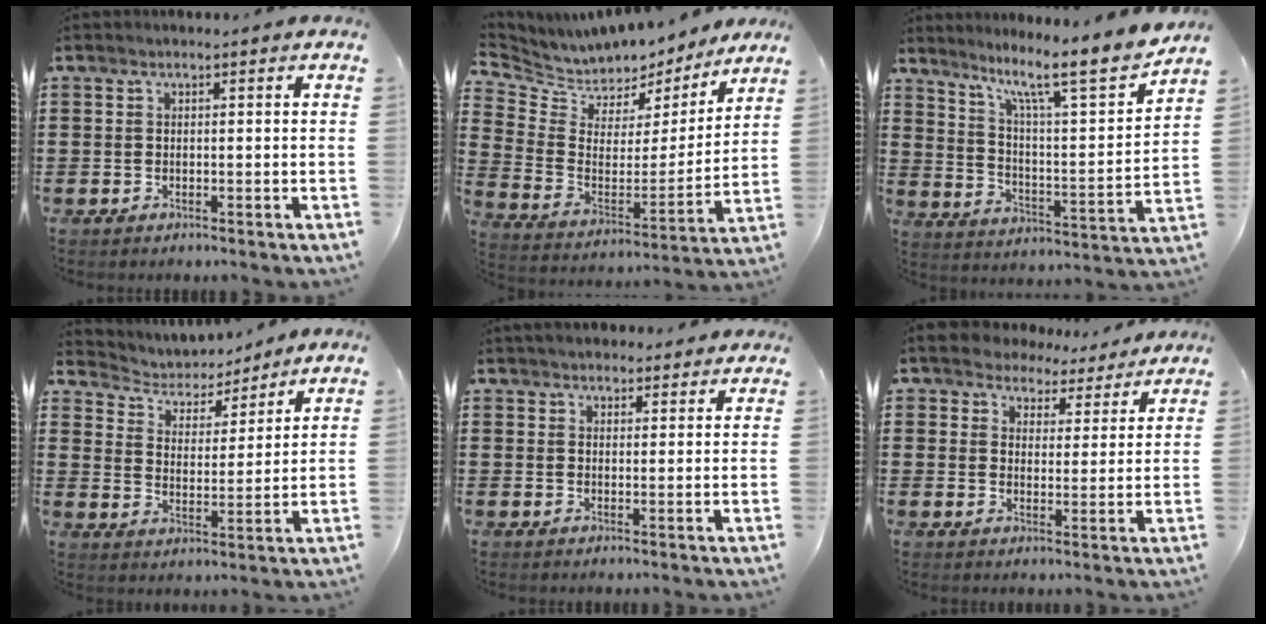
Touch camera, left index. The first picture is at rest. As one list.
[{"total": 6.2, "force": [5.9, 1.9, -0.1], "torque": [-0.041, -0.057, 0.098]}, {"total": 9.7, "force": [7.8, 0.7, 5.7], "torque": [-0.120, -0.059, 0.116]}, {"total": 4.2, "force": [3.9, 1.5, 0.3], "torque": [-0.034, -0.025, 0.063]}, {"total": 2.9, "force": [2.8, 0.7, 0.3], "torque": [-0.012, -0.001, 0.052]}, {"total": 5.5, "force": [5.2, 1.9, 0.1], "torque": [-0.021, -0.024, 0.093]}]